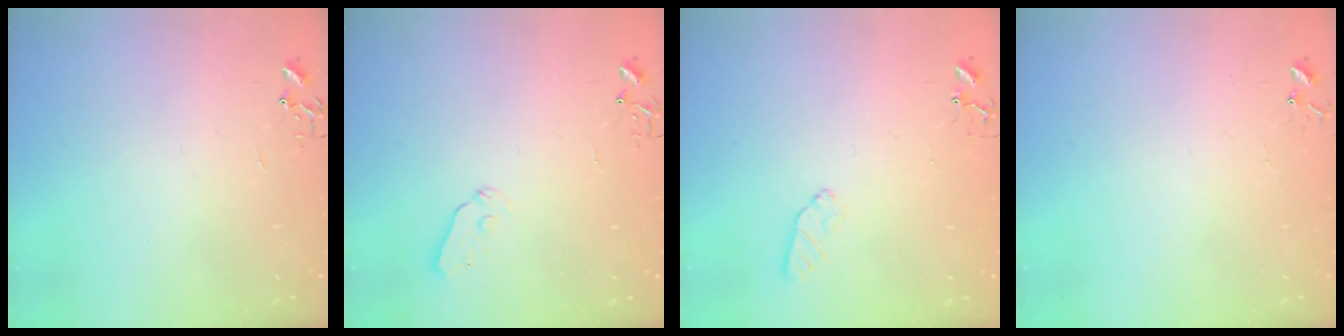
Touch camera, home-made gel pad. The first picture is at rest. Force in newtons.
{"total": 4.5, "press": 4.4, "slide": 0.7}
{"total": 6.1, "press": 6.1, "slide": 0.8}
{"total": 5.6, "press": 5.6, "slide": 0.4}